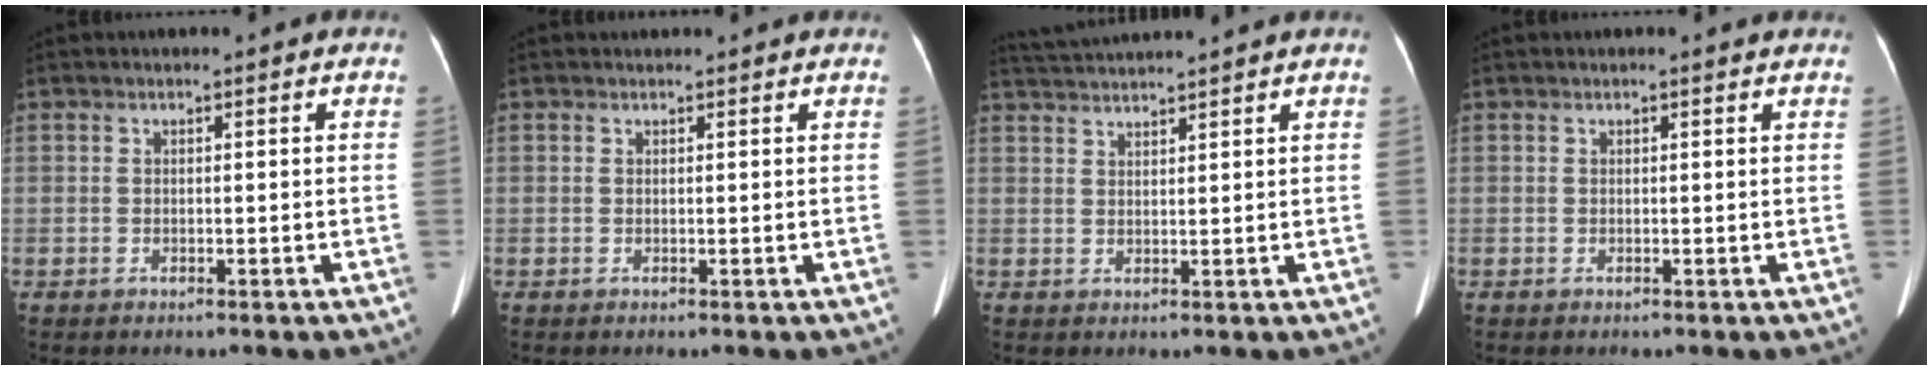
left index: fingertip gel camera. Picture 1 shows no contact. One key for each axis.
{"total": 2.6, "fx": 2.6, "fy": 0.4, "fz": 0.4, "tx": -0.011, "ty": 0.017, "tz": 0.029}
{"total": 7.4, "fx": 7.0, "fy": -1.1, "fz": 2.1, "tx": -0.041, "ty": 0.031, "tz": 0.114}
{"total": 1.8, "fx": 1.7, "fy": 0.3, "fz": 0.2, "tx": -0.010, "ty": 0.012, "tz": 0.013}